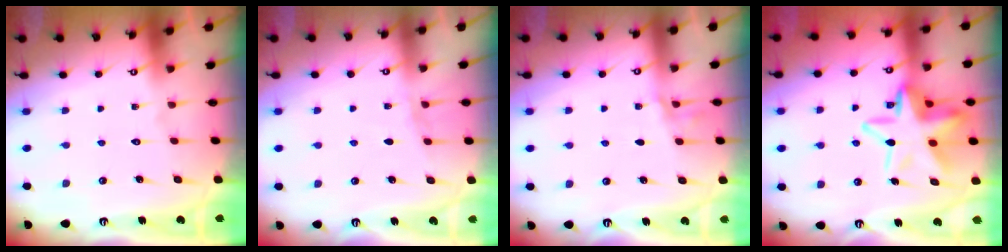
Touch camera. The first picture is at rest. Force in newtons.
{"total": 2.9, "press": 2.8, "slide": 0.7}
{"total": 1.3, "press": 1.2, "slide": 0.3}
{"total": 15.6, "press": 15.4, "slide": 2.6}